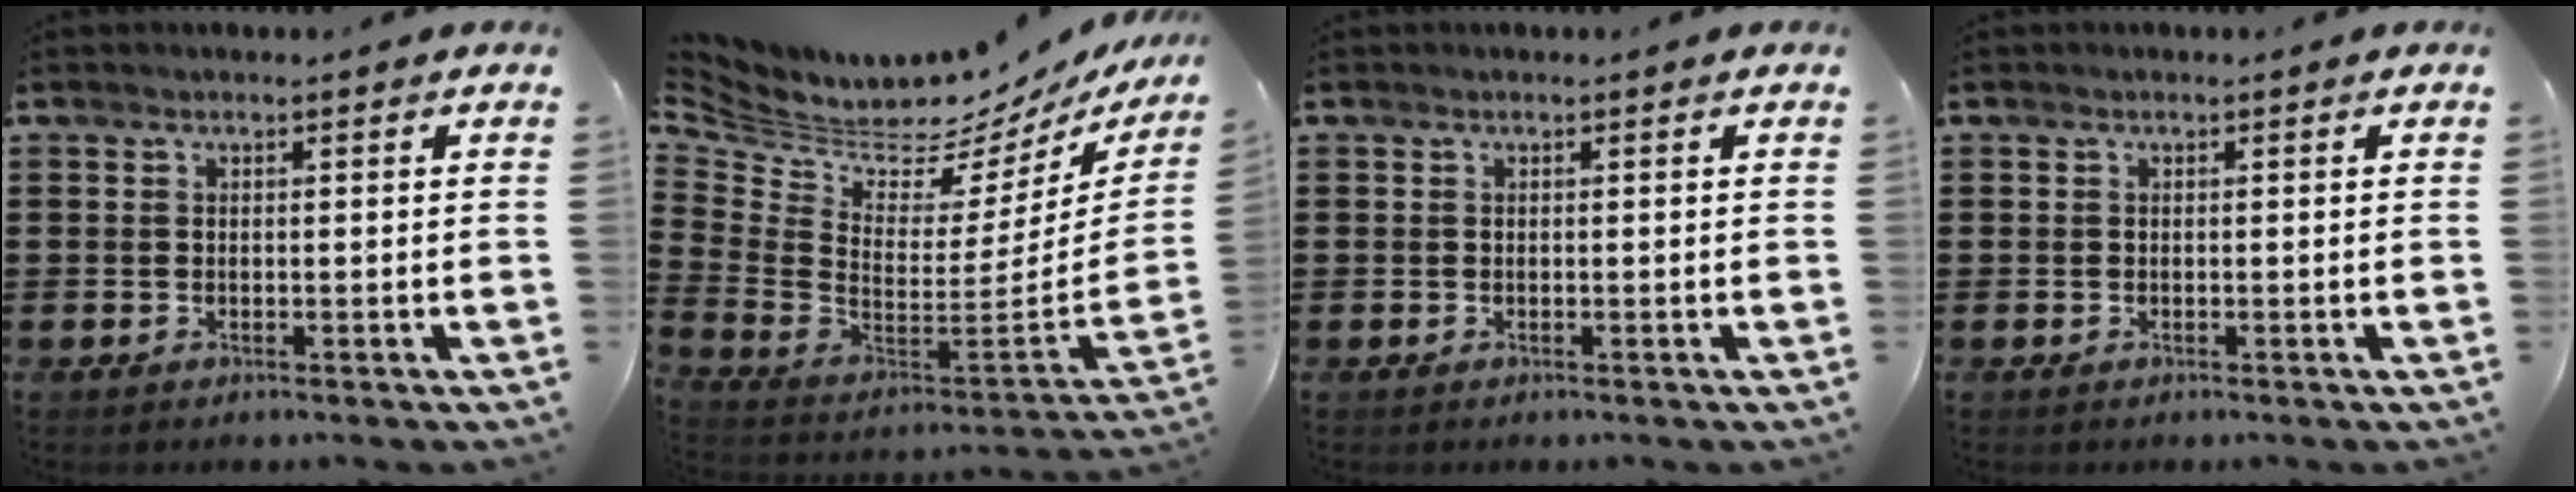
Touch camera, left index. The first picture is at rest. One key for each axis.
{"total": 3.6, "fx": 3.4, "fy": 1.1, "fz": 0.1, "tx": -0.038, "ty": -0.056, "tz": 0.052}
{"total": 0.0}
{"total": 0.0}